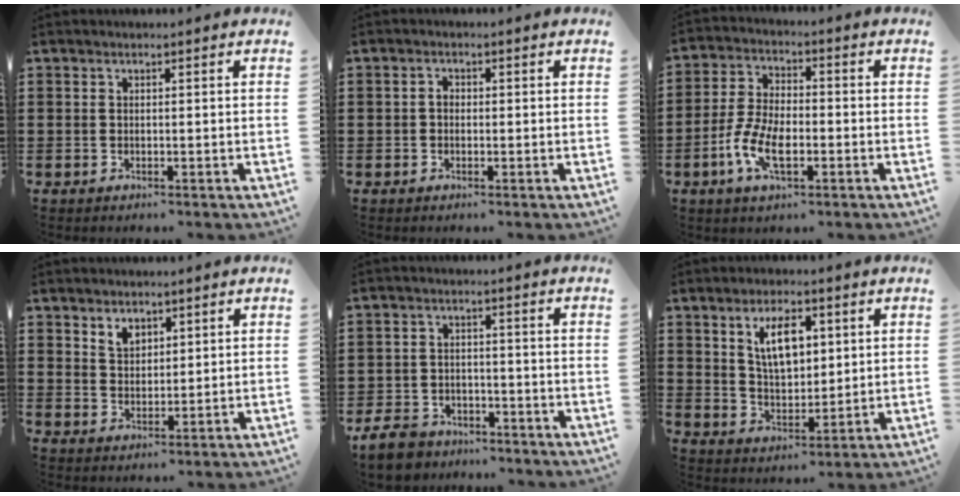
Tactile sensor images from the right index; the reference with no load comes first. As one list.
[{"total": 1.3, "force": [-0.2, 0.9, 0.9], "torque": [-0.019, 0.003, -0.005]}, {"total": 7.7, "force": [-2.9, 3.3, 6.3], "torque": [-0.162, -0.014, -0.062]}, {"total": 3.3, "force": [2.4, 2.0, 1.0], "torque": [-0.026, 0.007, 0.045]}, {"total": 5.4, "force": [-4.9, 1.7, 1.4], "torque": [-0.042, 0.008, -0.100]}, {"total": 7.6, "force": [2.9, 4.0, 5.8], "torque": [-0.104, 0.004, 0.044]}]